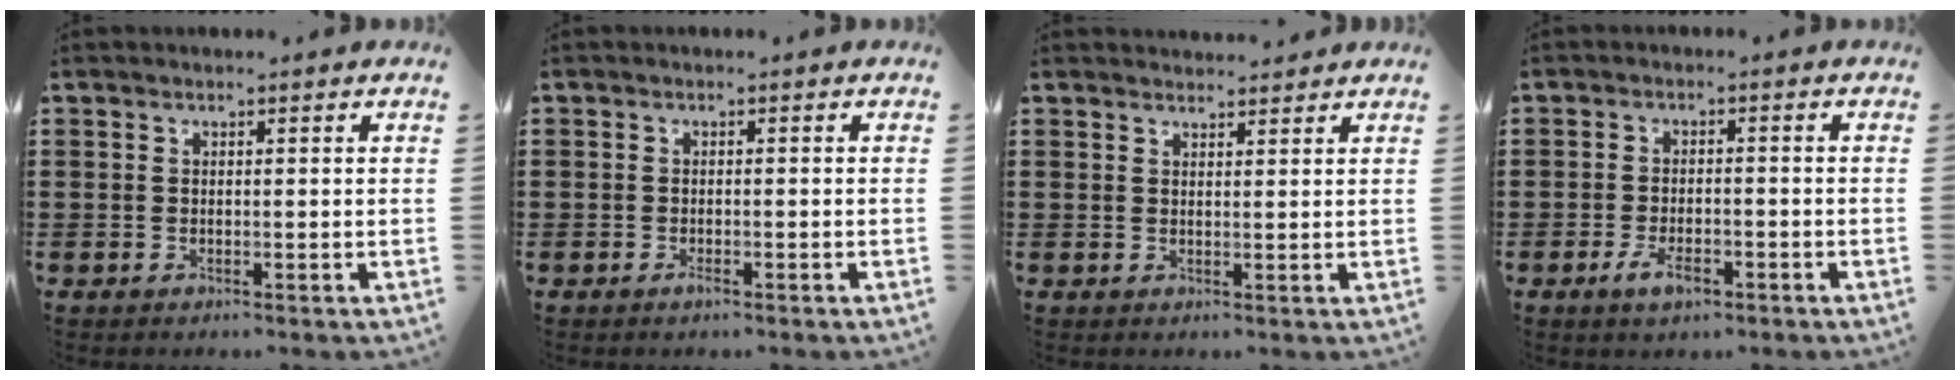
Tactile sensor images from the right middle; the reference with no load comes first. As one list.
[{"total": 0.9, "force": [-0.7, 0.3, 0.4], "torque": [-0.010, -0.006, -0.013]}, {"total": 1.8, "force": [1.8, -0.1, 0.0], "torque": [-0.005, 0.001, 0.037]}, {"total": 3.8, "force": [-2.0, 1.5, 2.8], "torque": [-0.061, -0.004, -0.038]}]